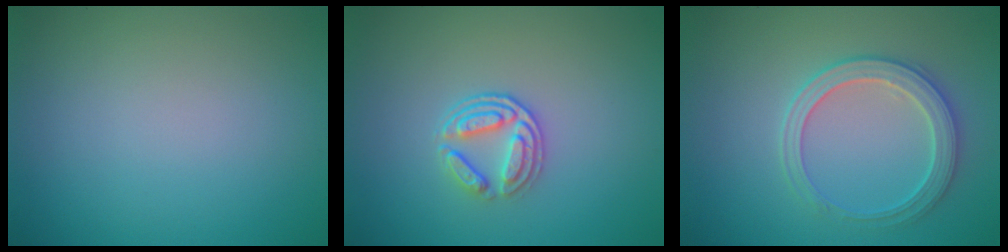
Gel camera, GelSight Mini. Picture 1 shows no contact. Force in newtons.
{"total": 2.6, "press": 2.1, "slide": 1.6}
{"total": 3.4, "press": 3.2, "slide": 1.0}